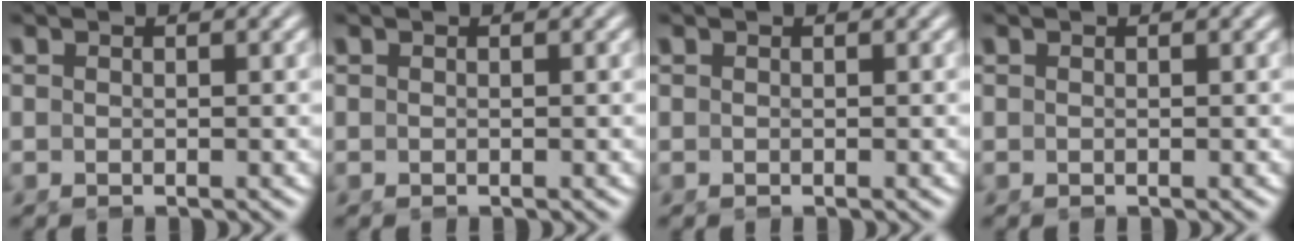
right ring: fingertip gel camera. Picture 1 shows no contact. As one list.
[{"total": 0.0}, {"total": 0.0}, {"total": 0.0}]